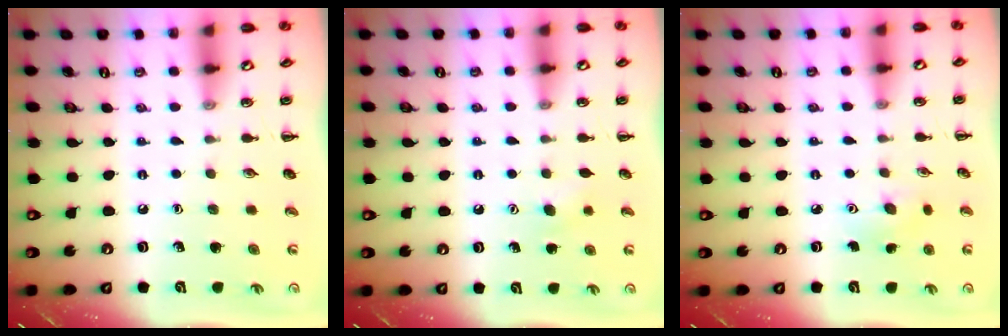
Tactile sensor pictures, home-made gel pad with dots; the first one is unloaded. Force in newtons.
{"total": 4.4, "press": 4.2, "slide": 1.0}
{"total": 4.7, "press": 4.5, "slide": 1.1}